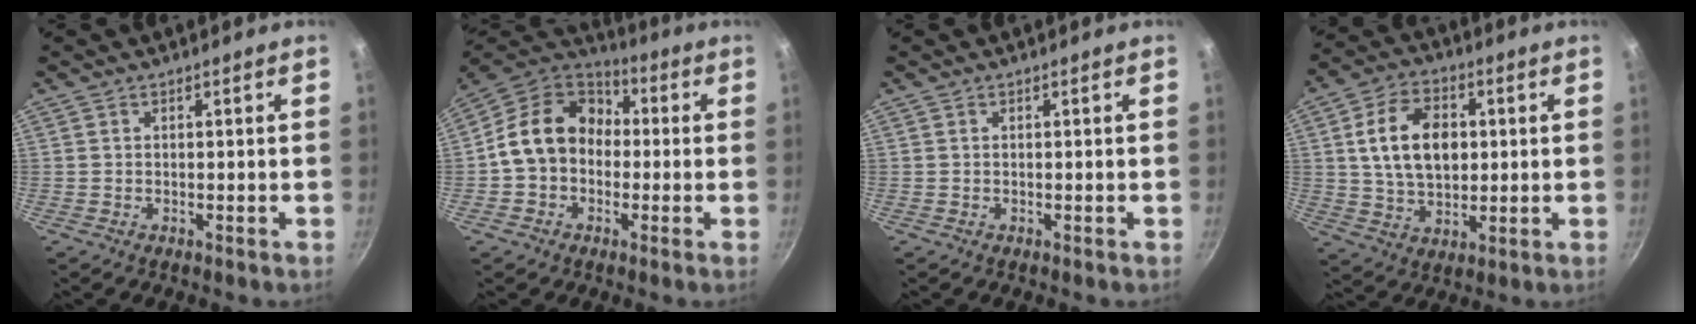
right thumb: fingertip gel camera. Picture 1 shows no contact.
{"total": 15.4, "force": [0.3, 12.4, 9.2], "torque": [-0.122, 0.043, -0.015]}
{"total": 0.0}
{"total": 13.7, "force": [2.1, 9.3, 9.9], "torque": [-0.148, 0.003, 0.034]}